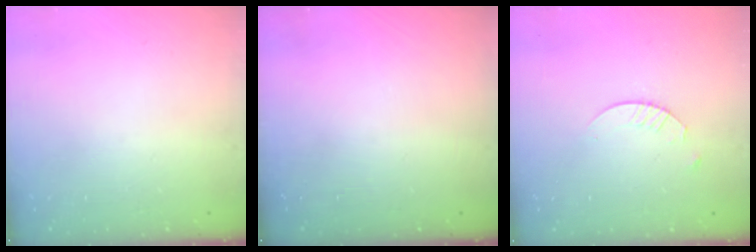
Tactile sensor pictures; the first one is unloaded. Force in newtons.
{"total": 0.0}
{"total": 2.4, "press": 2.4, "slide": 0.3}